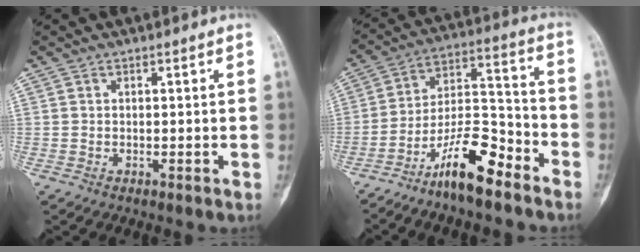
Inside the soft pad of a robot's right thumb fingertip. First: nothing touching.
{"total": 13.2, "force": [-9.1, 3.7, 8.7], "torque": [-0.152, 0.081, -0.168]}